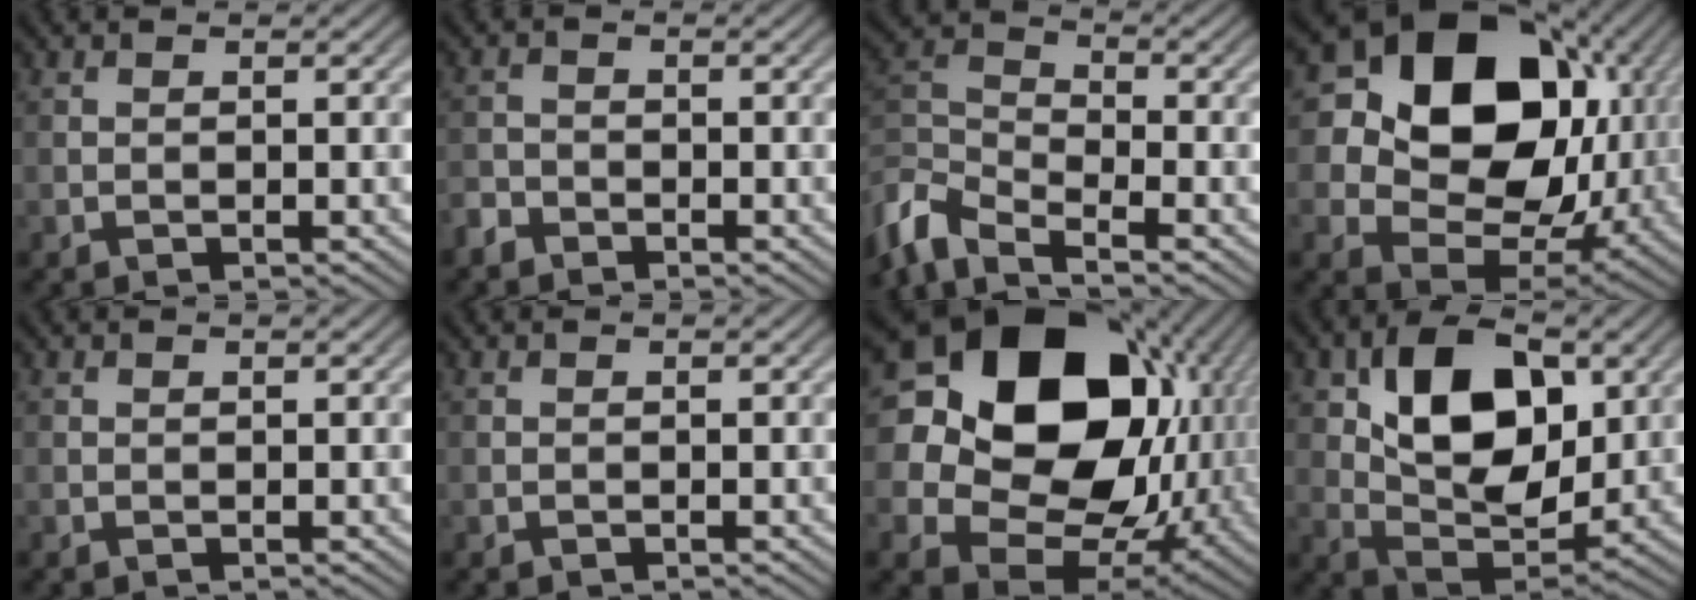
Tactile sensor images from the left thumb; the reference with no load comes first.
{"total": 1.9, "force": [-1.5, 1.0, 0.4], "torque": [-0.008, 0.000, -0.039]}
{"total": 7.1, "force": [-5.0, 2.4, 4.4], "torque": [-0.102, -0.008, -0.118]}
{"total": 18.5, "force": [5.2, 14.2, 10.7], "torque": [-0.225, 0.016, 0.117]}
{"total": 0.0}
{"total": 0.0}
{"total": 22.0, "force": [5.8, 17.2, 12.5], "torque": [-0.303, 0.001, 0.147]}
{"total": 12.5, "force": [3.7, 7.7, 9.2], "torque": [-0.161, 0.000, 0.062]}